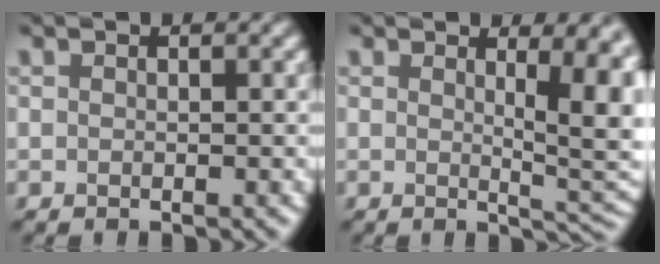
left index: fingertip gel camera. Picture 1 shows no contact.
{"total": 7.6, "force": [1.7, 3.0, 6.8], "torque": [-0.052, -0.004, 0.025]}